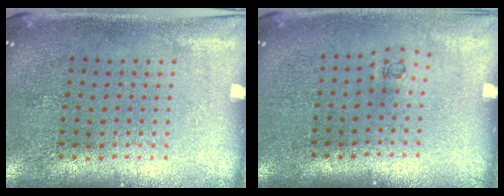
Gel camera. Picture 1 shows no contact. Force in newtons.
{"total": 0.6, "press": 0.2, "slide": 0.5}